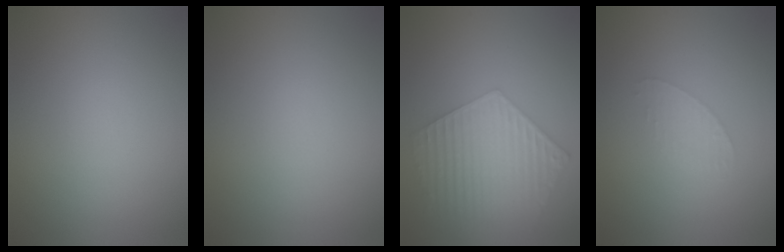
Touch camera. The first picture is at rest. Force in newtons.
{"total": 0.0}
{"total": 6.1, "press": 4.7, "slide": 3.9}
{"total": 1.4, "press": 1.4, "slide": 0.1}